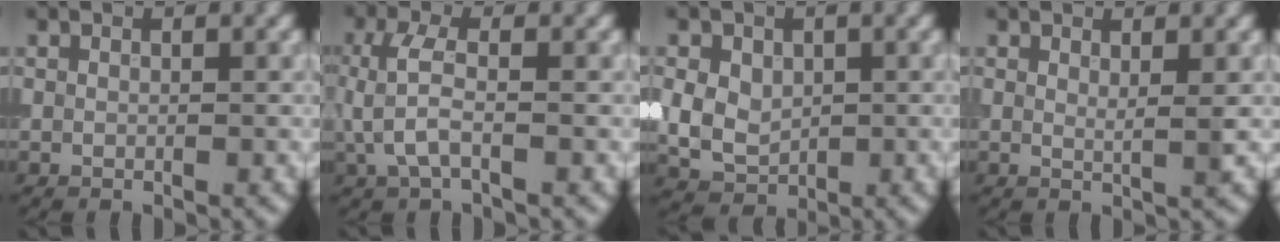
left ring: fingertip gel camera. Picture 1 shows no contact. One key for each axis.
{"total": 3.1, "fx": -0.4, "fy": 1.2, "fz": 2.8, "tx": -0.067, "ty": 0.003, "tz": -0.011}
{"total": 5.1, "fx": 0.4, "fy": 4.0, "fz": 3.1, "tx": -0.063, "ty": 0.007, "tz": 0.010}
{"total": 1.1, "fx": 0.7, "fy": 0.2, "fz": 0.8, "tx": -0.008, "ty": -0.002, "tz": 0.009}